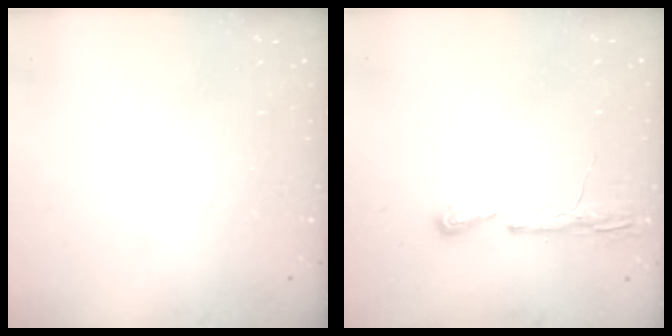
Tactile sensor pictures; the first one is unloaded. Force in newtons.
{"total": 4.3, "press": 4.2, "slide": 0.6}